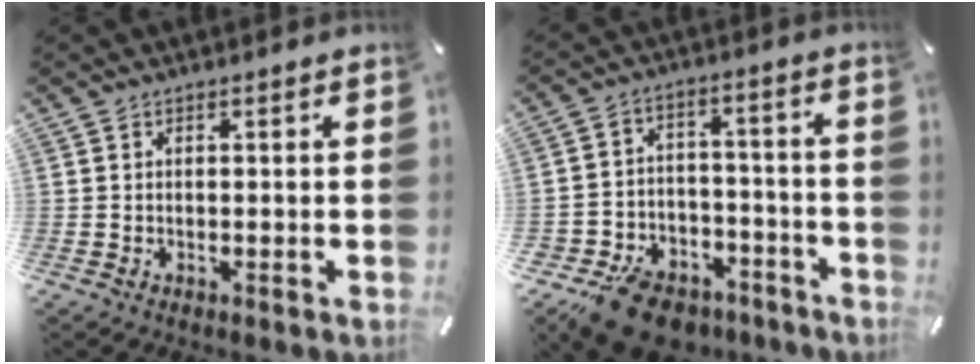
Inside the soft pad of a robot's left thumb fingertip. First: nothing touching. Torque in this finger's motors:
{"motor_torque": [0.47, 3.87, 0.34, 0.24, 0.17]}